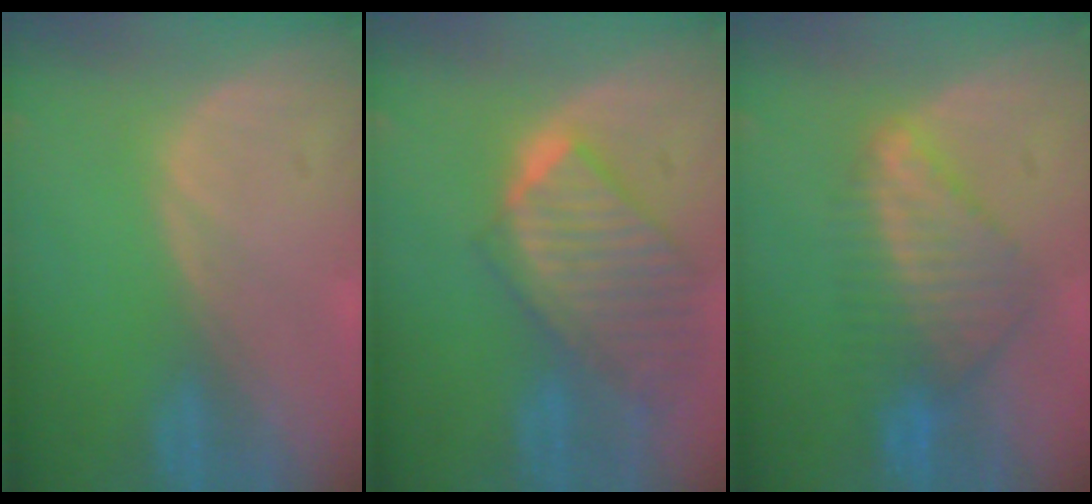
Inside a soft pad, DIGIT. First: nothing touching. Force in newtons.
{"total": 9.9, "press": 8.6, "slide": 4.8}
{"total": 7.6, "press": 7.1, "slide": 2.7}